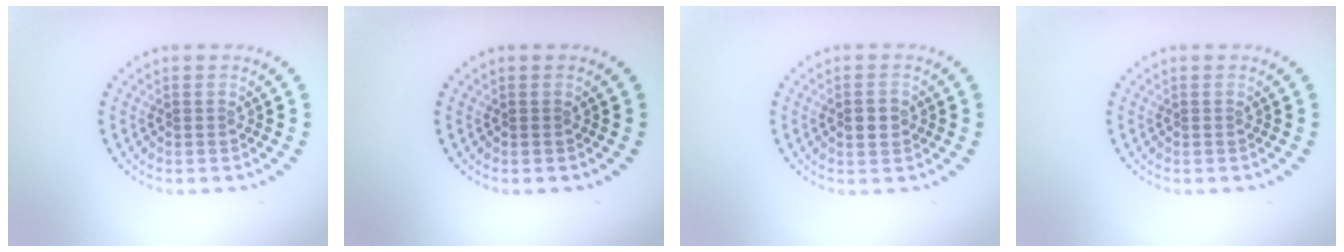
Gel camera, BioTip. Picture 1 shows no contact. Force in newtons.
{"total": 0.0}
{"total": 2.1, "press": 2.1, "slide": 0.1}
{"total": 0.0}